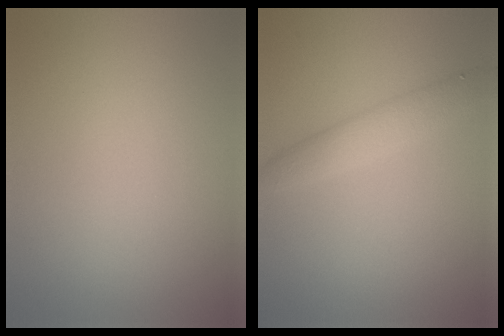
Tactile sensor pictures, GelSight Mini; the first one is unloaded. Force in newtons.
{"total": 2.8, "press": 2.8, "slide": 0.2}